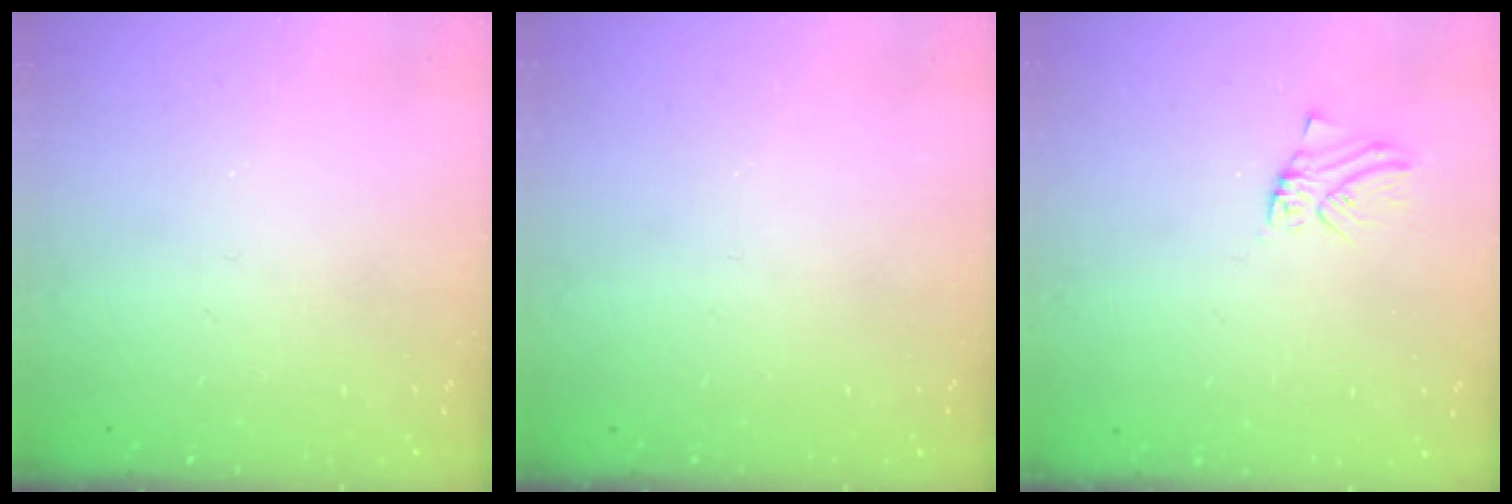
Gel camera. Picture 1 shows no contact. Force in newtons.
{"total": 0.0}
{"total": 0.9, "press": 0.9, "slide": 0.1}